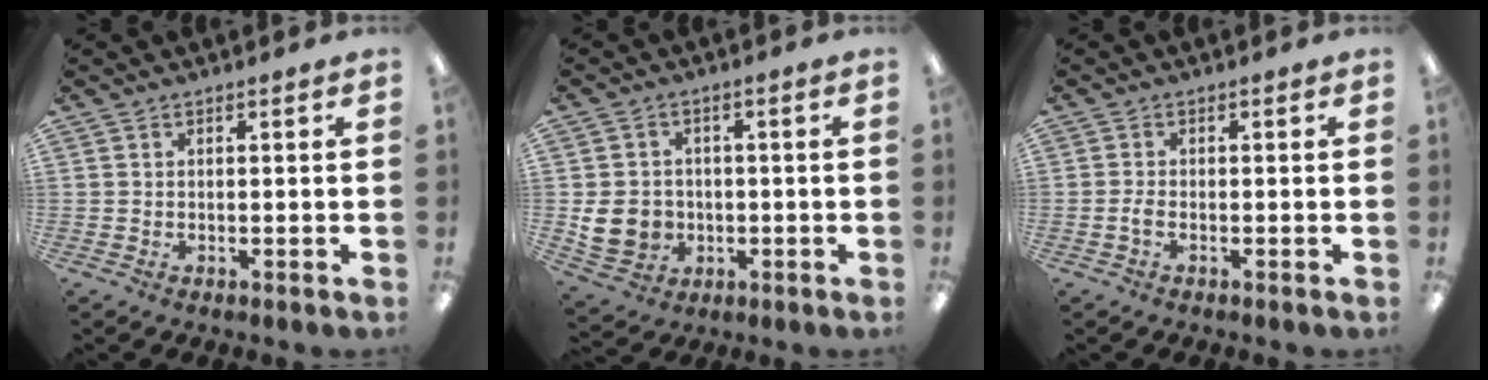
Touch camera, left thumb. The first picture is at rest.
{"total": 7.9, "force": [-1.2, 7.2, 3.0], "torque": [-0.064, 0.014, -0.017]}
{"total": 1.6, "force": [-0.7, 0.8, 1.2], "torque": [-0.030, -0.001, -0.014]}